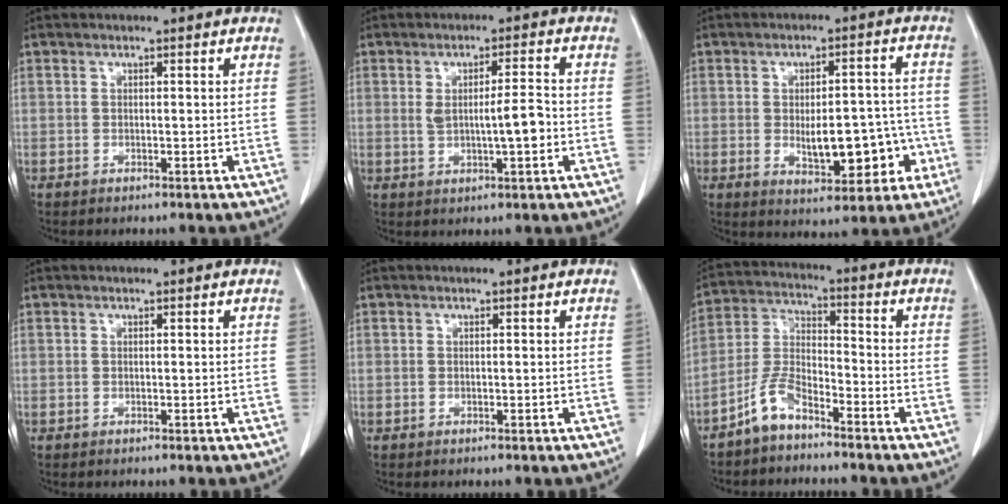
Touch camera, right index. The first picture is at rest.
{"total": 5.4, "force": [-0.4, 0.7, 5.4], "torque": [-0.091, 0.003, -0.002]}
{"total": 10.5, "force": [-2.4, 4.7, 9.1], "torque": [-0.119, 0.020, -0.020]}
{"total": 0.0}
{"total": 0.0}
{"total": 6.6, "force": [-5.1, 2.2, 3.6], "torque": [-0.086, 0.000, -0.107]}